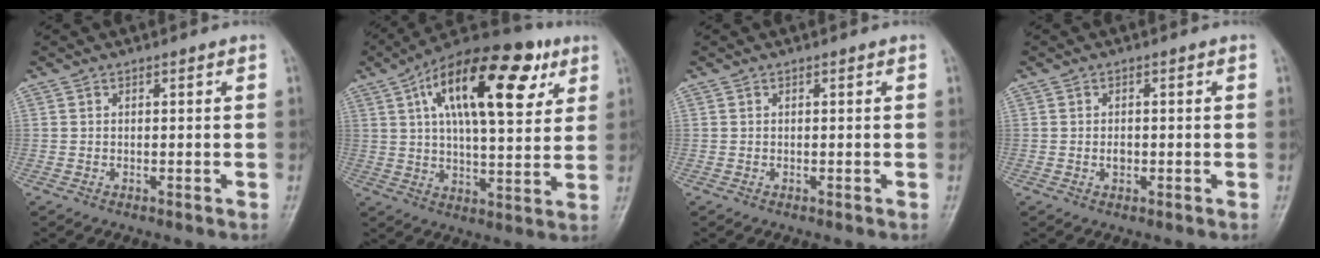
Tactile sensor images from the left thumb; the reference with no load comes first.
{"total": 22.7, "force": [9.1, 9.7, 18.4], "torque": [-0.272, -0.001, 0.140]}
{"total": 0.0}
{"total": 1.6, "force": [-0.3, 1.1, 1.0], "torque": [-0.013, 0.002, -0.004]}